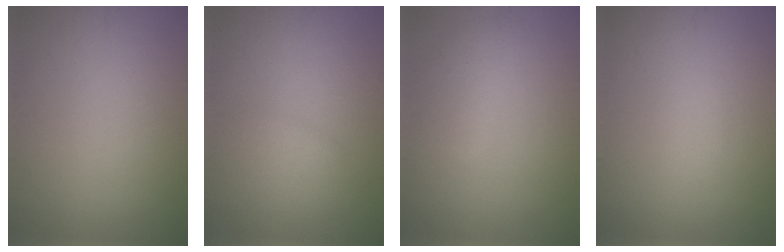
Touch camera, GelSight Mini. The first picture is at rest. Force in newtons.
{"total": 1.3, "press": 1.3, "slide": 0.1}
{"total": 2.1, "press": 2.1, "slide": 0.2}
{"total": 0.6, "press": 0.6, "slide": 0.0}